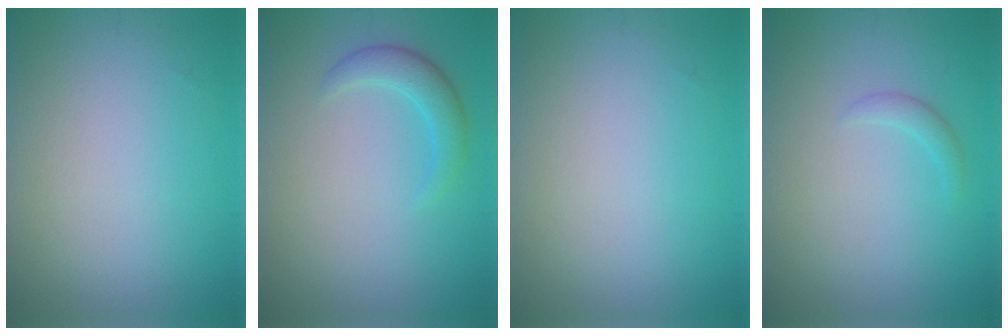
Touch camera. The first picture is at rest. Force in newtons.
{"total": 2.3, "press": 2.2, "slide": 0.1}
{"total": 0.0}
{"total": 1.0, "press": 1.0, "slide": 0.1}